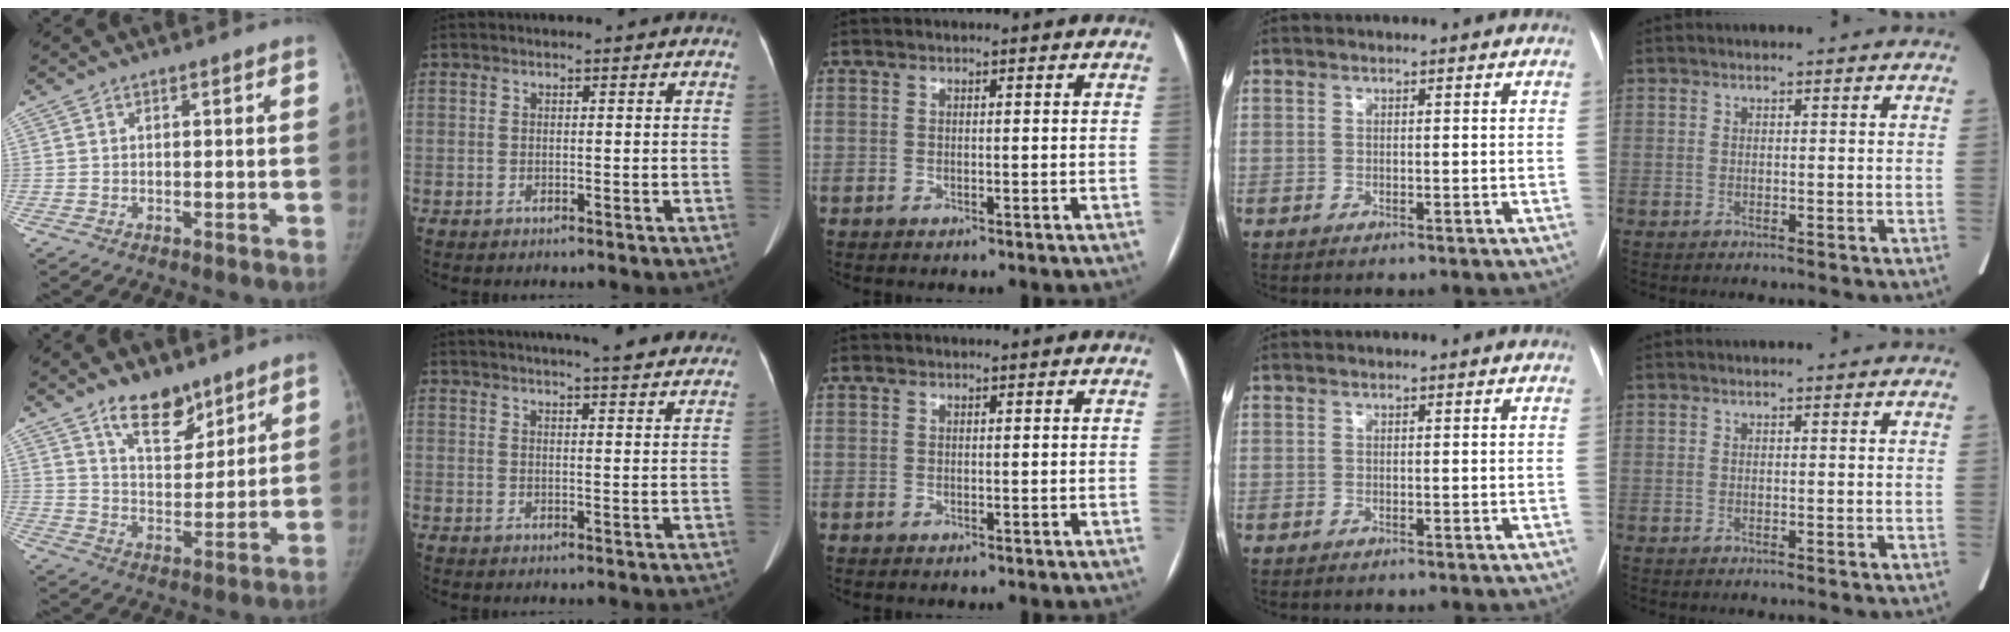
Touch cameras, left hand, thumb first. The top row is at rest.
{"thumb": {"total": 10.5, "force": [7.6, 4.9, 5.3], "torque": [-0.057, -0.059, 0.135]}, "index": {"total": 15.6, "force": [13.9, 1.7, 6.9], "torque": [-0.088, 0.018, 0.160]}}